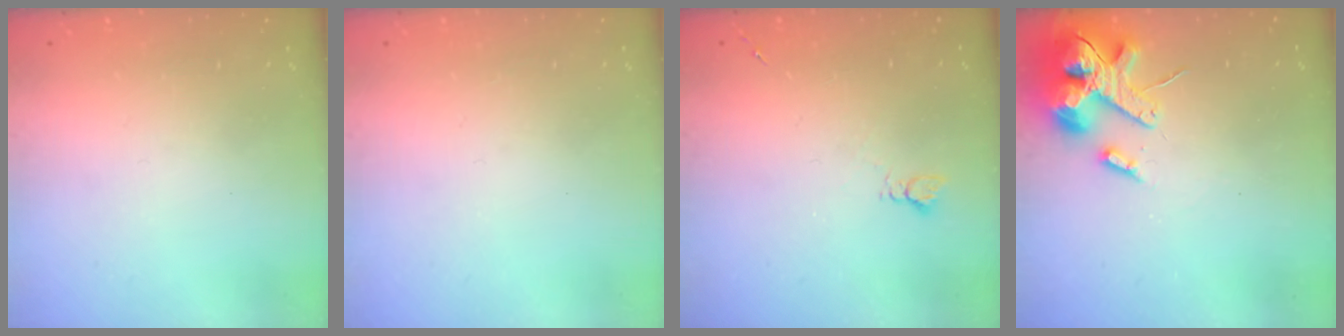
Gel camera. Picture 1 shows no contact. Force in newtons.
{"total": 0.0}
{"total": 2.6, "press": 2.5, "slide": 0.4}
{"total": 13.1, "press": 13.0, "slide": 1.9}